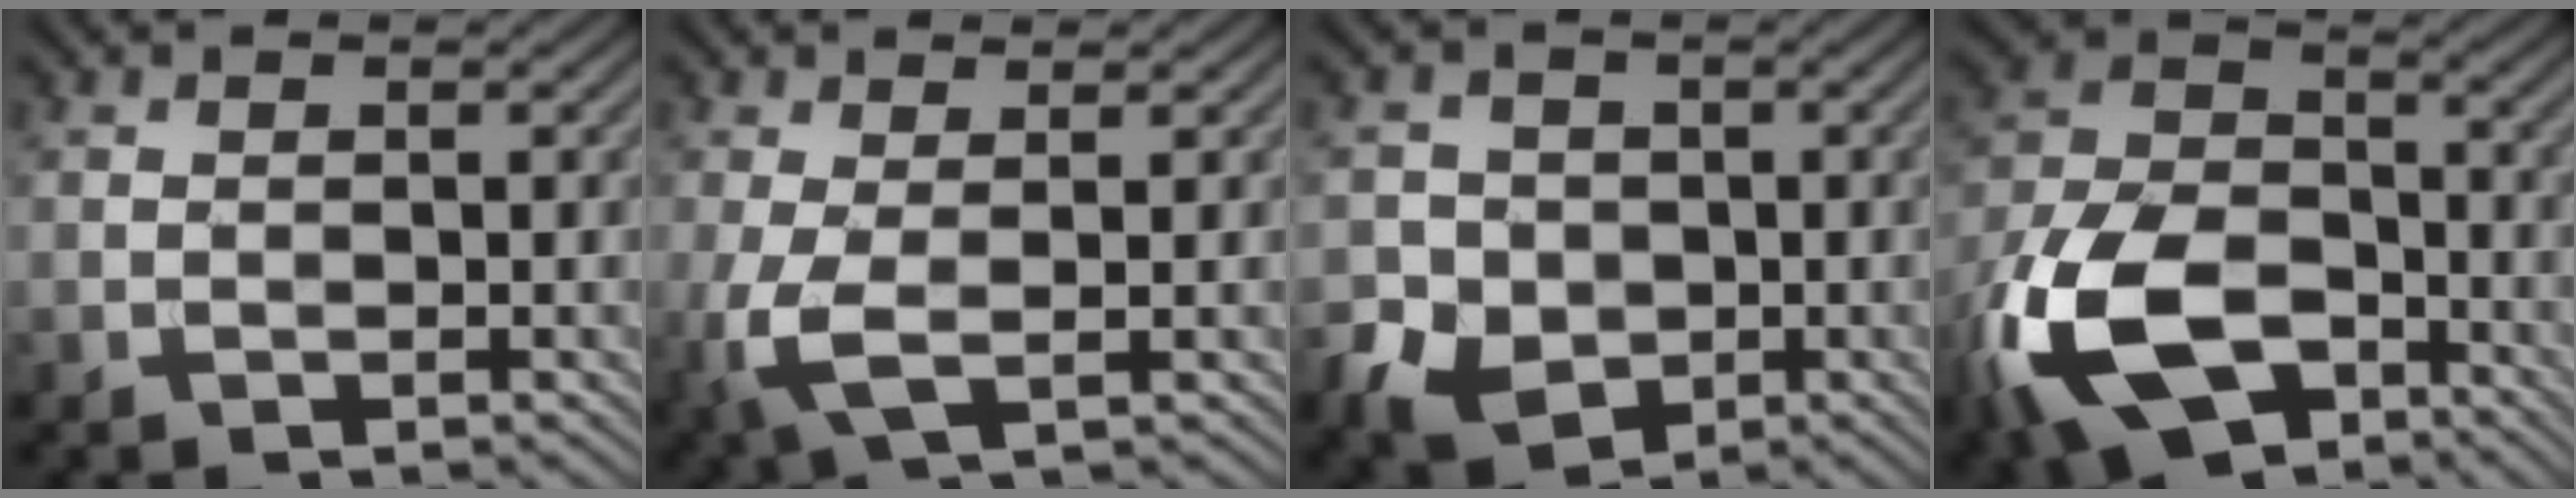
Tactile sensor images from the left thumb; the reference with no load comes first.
{"total": 4.3, "force": [-0.1, 1.4, 4.1], "torque": [-0.109, 0.001, -0.004]}
{"total": 6.7, "force": [-2.1, 5.8, 2.8], "torque": [-0.066, -0.014, -0.057]}
{"total": 16.4, "force": [-8.4, 9.4, 10.4], "torque": [-0.266, -0.032, -0.174]}